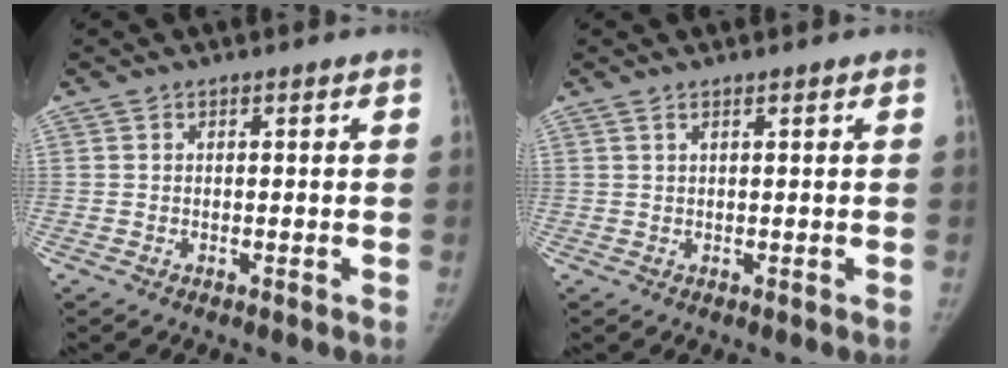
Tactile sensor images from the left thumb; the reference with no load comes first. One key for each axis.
{"total": 0.6, "fx": 0.4, "fy": 0.1, "fz": 0.5, "tx": -0.011, "ty": 0.007, "tz": 0.009}